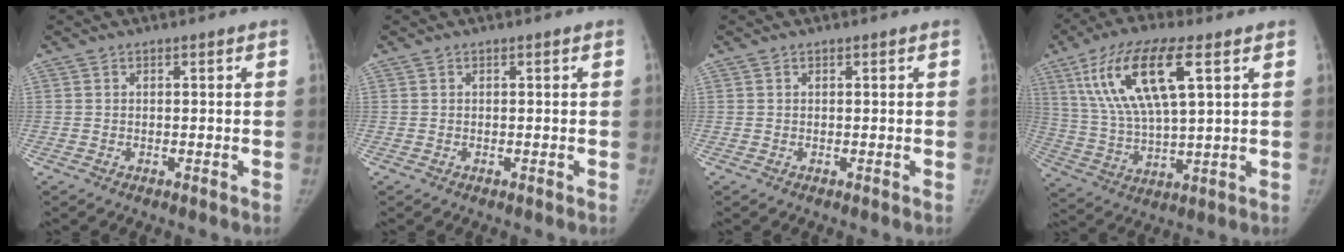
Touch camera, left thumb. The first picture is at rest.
{"total": 0.0}
{"total": 0.0}
{"total": 16.7, "force": [6.7, 5.3, 14.3], "torque": [-0.278, -0.015, 0.128]}